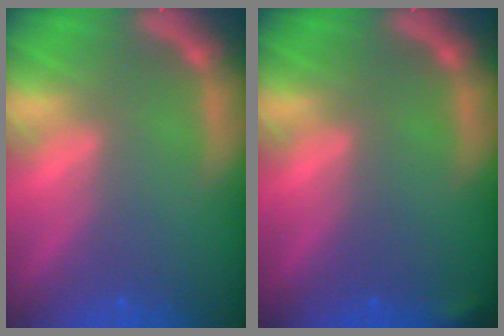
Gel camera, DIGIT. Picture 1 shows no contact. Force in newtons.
{"total": 0.9}